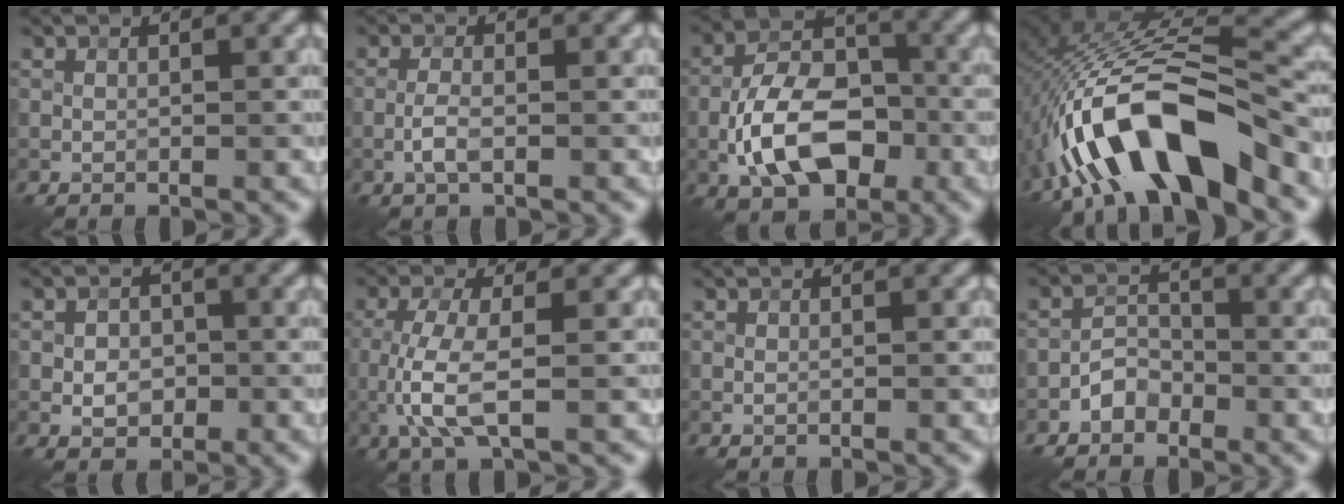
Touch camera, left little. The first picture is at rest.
{"total": 2.0, "force": [-0.7, 0.6, 1.7], "torque": [-0.037, 0.002, -0.018]}
{"total": 8.9, "force": [-2.8, 5.2, 6.7], "torque": [-0.126, 0.011, -0.056]}
{"total": 12.5, "force": [-6.2, 4.3, 10.0], "torque": [-0.183, 0.015, -0.112]}
{"total": 2.5, "force": [-0.5, 2.0, 1.4], "torque": [-0.017, 0.000, -0.012]}
{"total": 4.7, "force": [-0.7, 1.4, 4.5], "torque": [-0.105, -0.006, -0.015]}
{"total": 0.0}
{"total": 2.2, "force": [-1.4, 1.4, 0.9], "torque": [-0.011, 0.011, -0.029]}